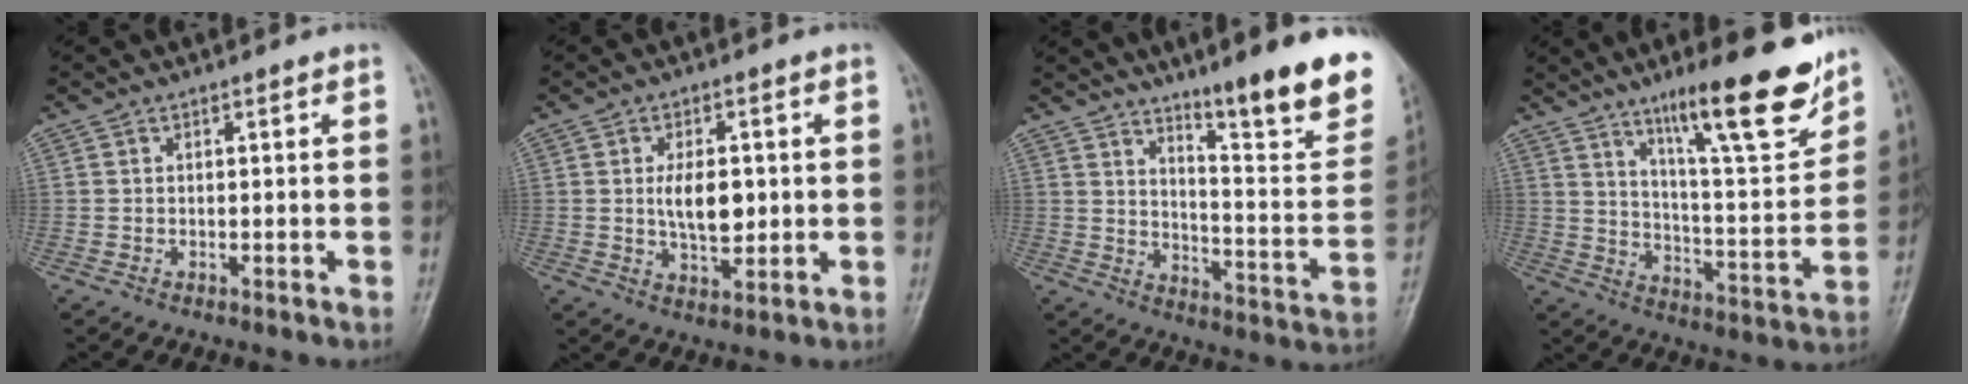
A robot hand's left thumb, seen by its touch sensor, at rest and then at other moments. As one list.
[{"total": 7.5, "force": [0.5, 4.0, 6.3], "torque": [-0.096, -0.009, 0.011]}, {"total": 20.0, "force": [13.2, 3.3, 14.6], "torque": [-0.163, -0.087, 0.197]}, {"total": 19.3, "force": [12.9, 3.9, 13.9], "torque": [-0.173, -0.075, 0.204]}]